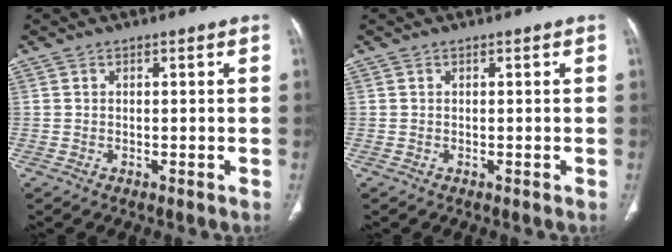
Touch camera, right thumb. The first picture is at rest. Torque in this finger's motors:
{"motor_torque": [-0.21, 0.05, 0.04, 0.15, -0.01]}